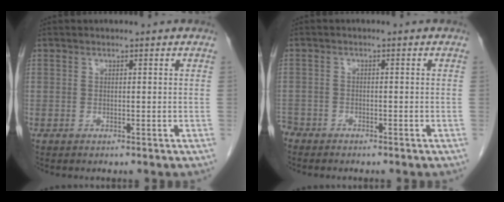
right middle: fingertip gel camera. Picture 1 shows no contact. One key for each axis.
{"total": 3.2, "fx": -2.9, "fy": 1.3, "fz": 0.5, "tx": -0.008, "ty": -0.001, "tz": -0.051}